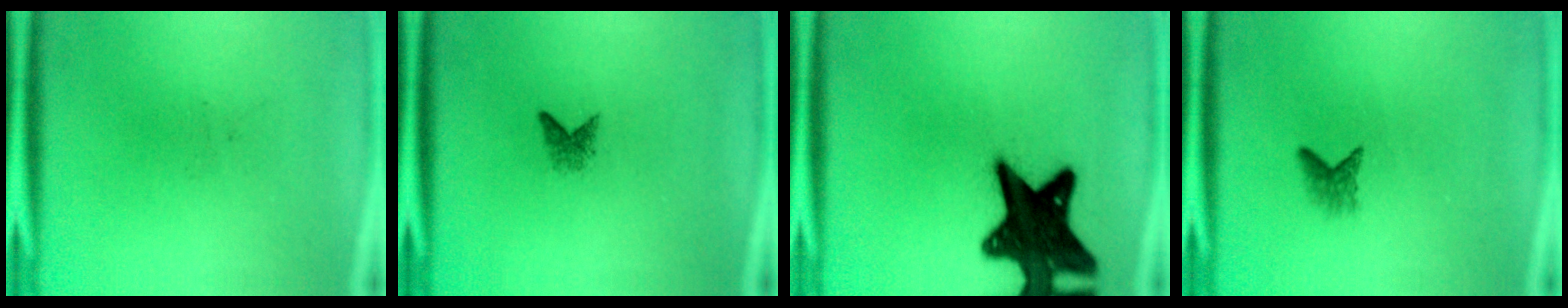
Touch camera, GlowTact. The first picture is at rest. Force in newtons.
{"total": 1.3}
{"total": 19.0}
{"total": 1.6}